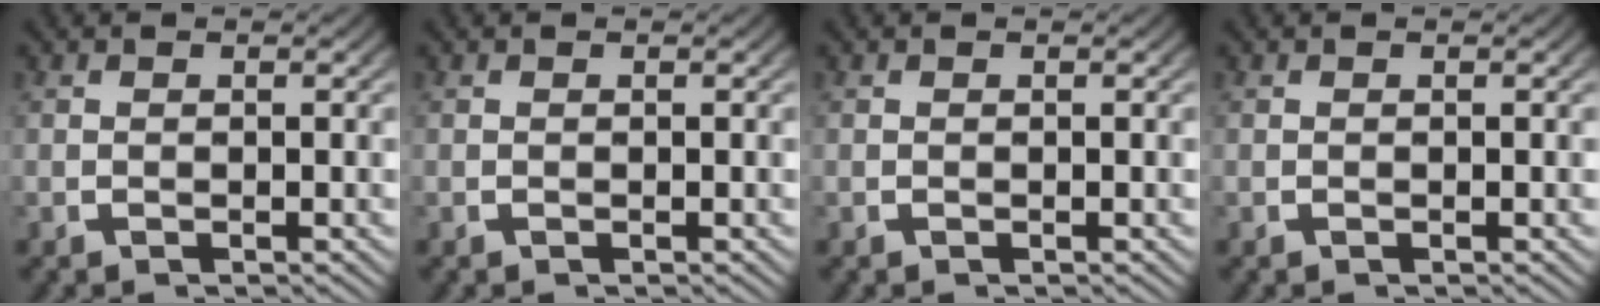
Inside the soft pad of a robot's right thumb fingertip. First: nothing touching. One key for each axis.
{"total": 0.0}
{"total": 0.0}
{"total": 0.0}